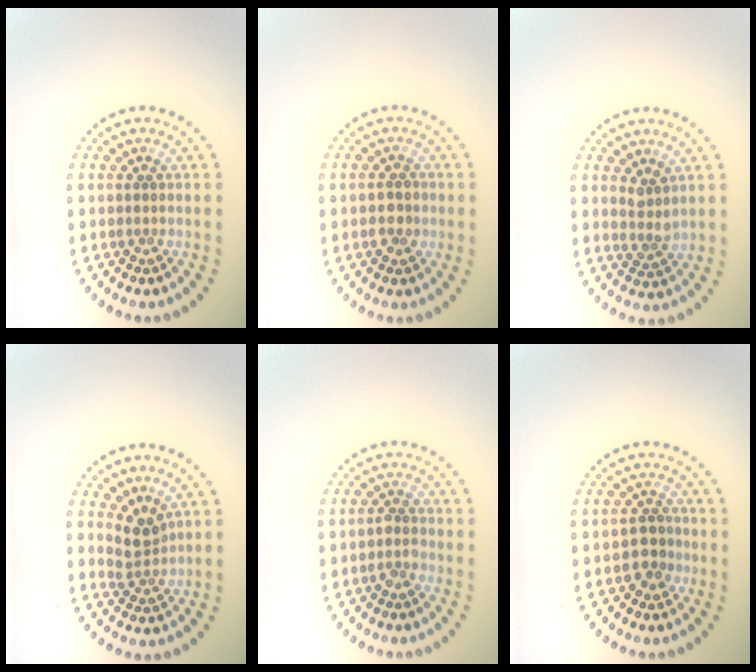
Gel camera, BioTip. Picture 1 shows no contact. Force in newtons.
{"total": 1.6, "press": 1.6, "slide": 0.2}
{"total": 1.7, "press": 1.2, "slide": 1.2}
{"total": 2.4, "press": 1.7, "slide": 1.6}
{"total": 1.1, "press": 1.0, "slide": 0.5}
{"total": 2.1, "press": 2.0, "slide": 0.7}